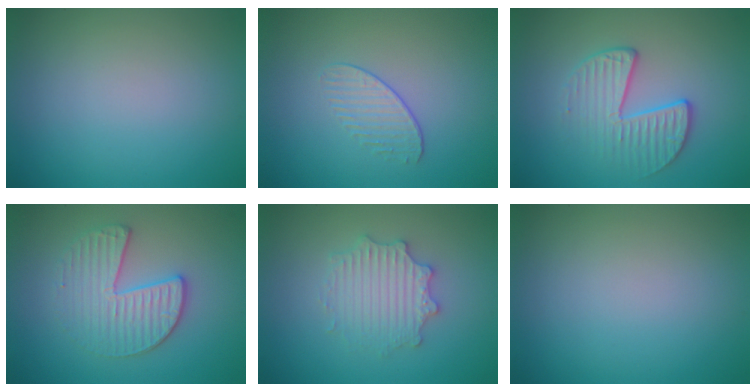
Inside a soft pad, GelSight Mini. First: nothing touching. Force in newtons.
{"total": 1.3, "press": 0.7, "slide": 1.1}
{"total": 3.5, "press": 2.9, "slide": 2.0}
{"total": 3.5, "press": 3.3, "slide": 1.2}
{"total": 3.6, "press": 3.5, "slide": 0.6}
{"total": 0.0}